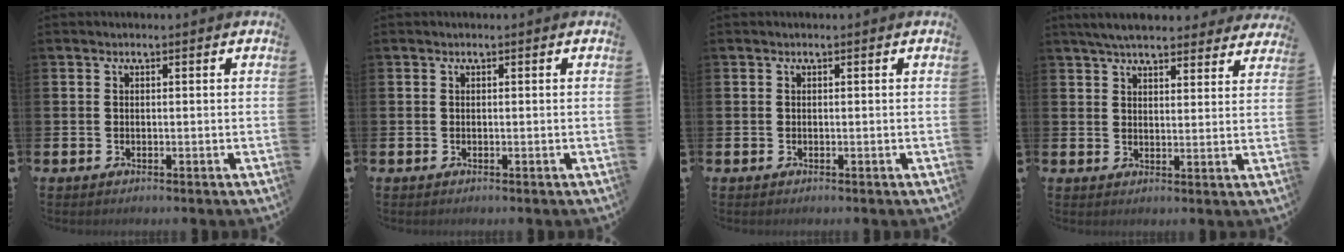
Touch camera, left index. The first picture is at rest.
{"total": 0.0}
{"total": 0.0}
{"total": 6.0, "force": [5.6, 1.3, 1.8], "torque": [-0.040, -0.023, 0.100]}